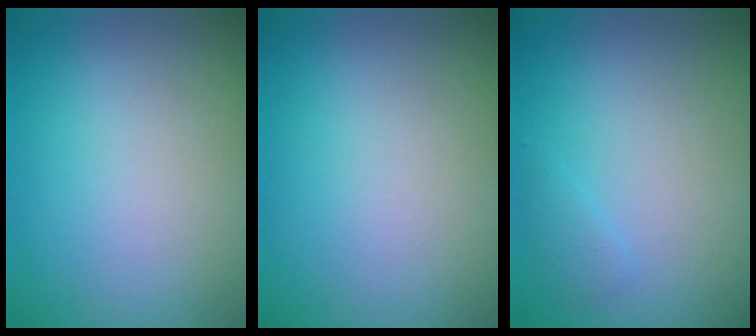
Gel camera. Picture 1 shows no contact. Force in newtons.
{"total": 0.0}
{"total": 0.9, "press": 0.9, "slide": 0.1}